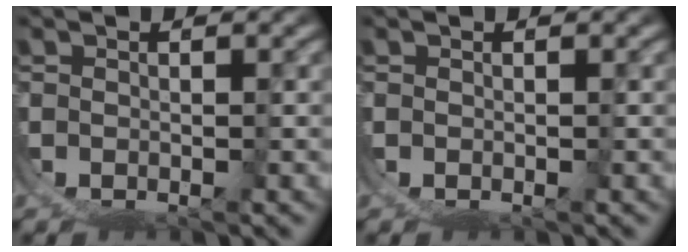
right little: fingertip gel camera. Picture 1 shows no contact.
{"total": 0.0}